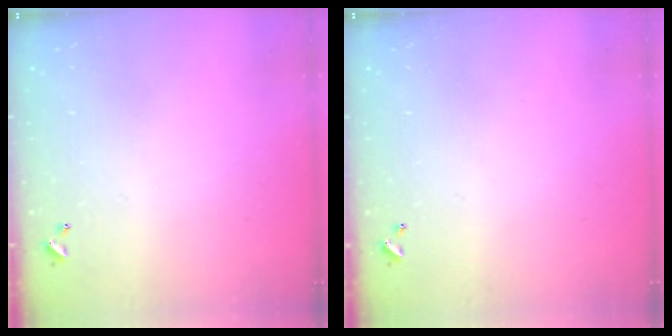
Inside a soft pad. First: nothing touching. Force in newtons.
{"total": 0.0}